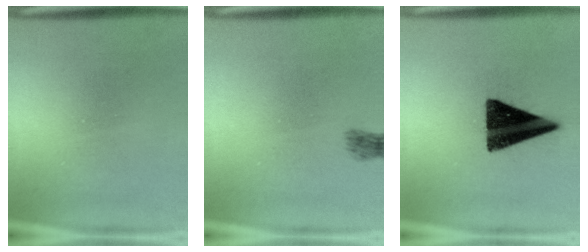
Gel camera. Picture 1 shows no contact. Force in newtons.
{"total": 3.0}
{"total": 15.1}